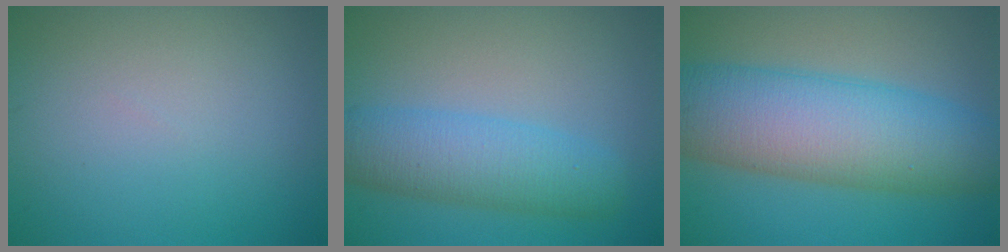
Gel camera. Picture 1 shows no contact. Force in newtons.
{"total": 5.5, "press": 5.5, "slide": 0.3}
{"total": 10.7, "press": 10.7, "slide": 0.1}